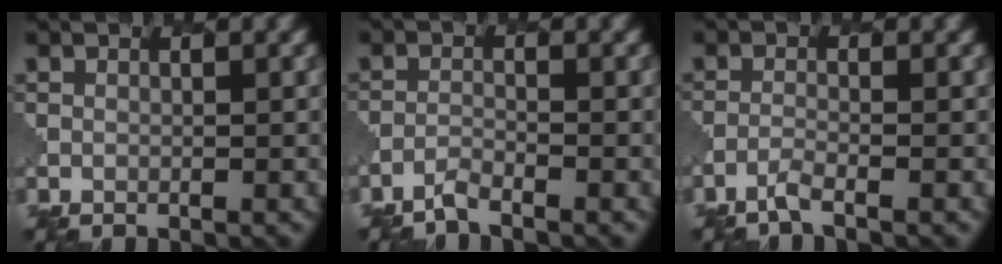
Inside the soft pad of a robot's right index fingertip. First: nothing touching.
{"total": 1.3, "force": [-1.3, 0.1, 0.2], "torque": [-0.006, -0.002, -0.032]}
{"total": 1.5, "force": [-1.2, 0.2, 0.8], "torque": [-0.015, -0.002, -0.033]}